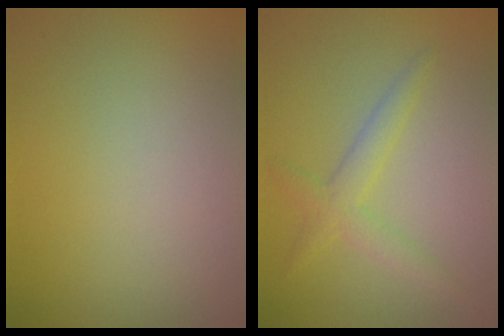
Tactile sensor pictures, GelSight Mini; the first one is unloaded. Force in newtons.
{"total": 2.4, "press": 2.4, "slide": 0.2}